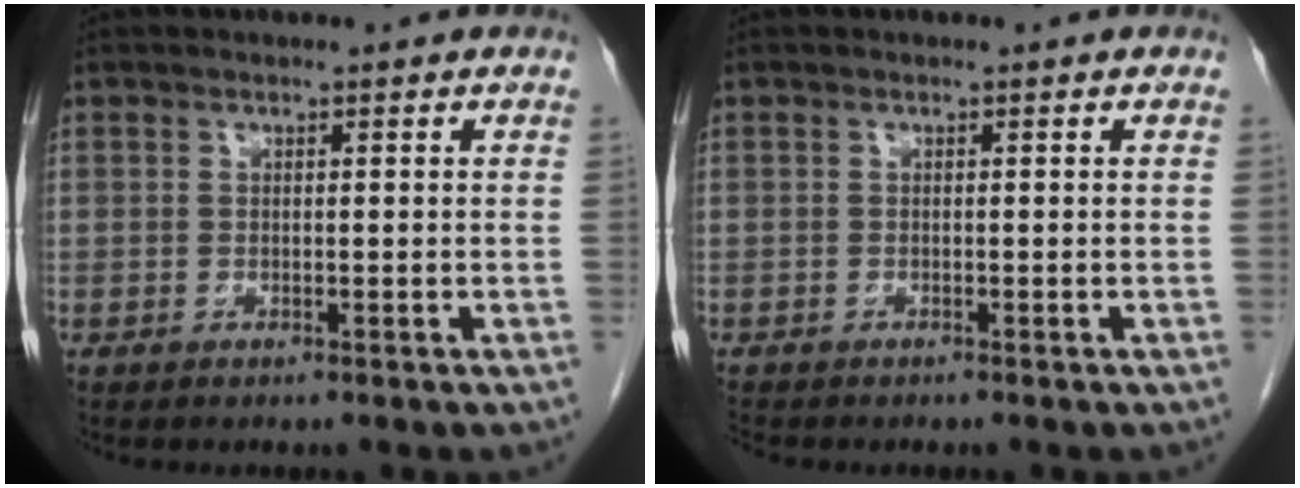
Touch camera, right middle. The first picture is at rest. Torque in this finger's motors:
{"motor_torque": [0.25, -0.12, -0.02, 0.00]}